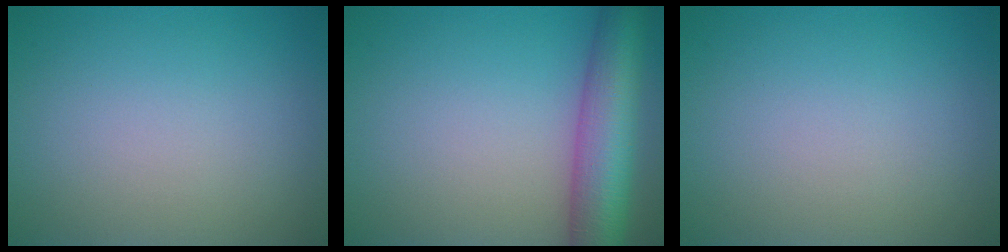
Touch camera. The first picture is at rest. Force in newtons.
{"total": 8.4, "press": 8.4, "slide": 0.3}
{"total": 0.0}